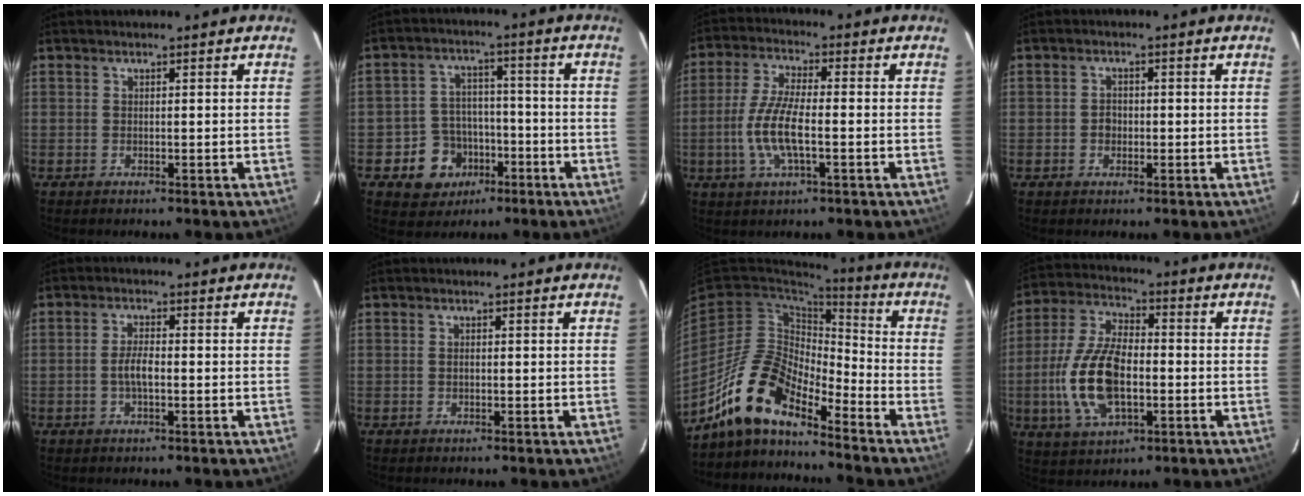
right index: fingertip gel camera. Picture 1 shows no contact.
{"total": 9.0, "force": [-4.2, 7.7, 2.0], "torque": [-0.059, 0.030, -0.051]}
{"total": 9.5, "force": [-2.3, 2.6, 8.9], "torque": [-0.187, -0.001, -0.048]}
{"total": 2.3, "force": [-0.5, 1.9, 1.1], "torque": [-0.019, 0.006, -0.009]}
{"total": 3.5, "force": [-0.8, 1.1, 3.2], "torque": [-0.065, 0.003, -0.015]}
{"total": 0.8, "force": [-0.1, 0.5, 0.7], "torque": [-0.012, 0.002, -0.003]}
{"total": 13.5, "force": [-11.1, 4.3, 6.5], "torque": [-0.124, 0.010, -0.224]}
{"total": 15.4, "force": [-3.0, 7.6, 13.0], "torque": [-0.280, 0.003, -0.053]}